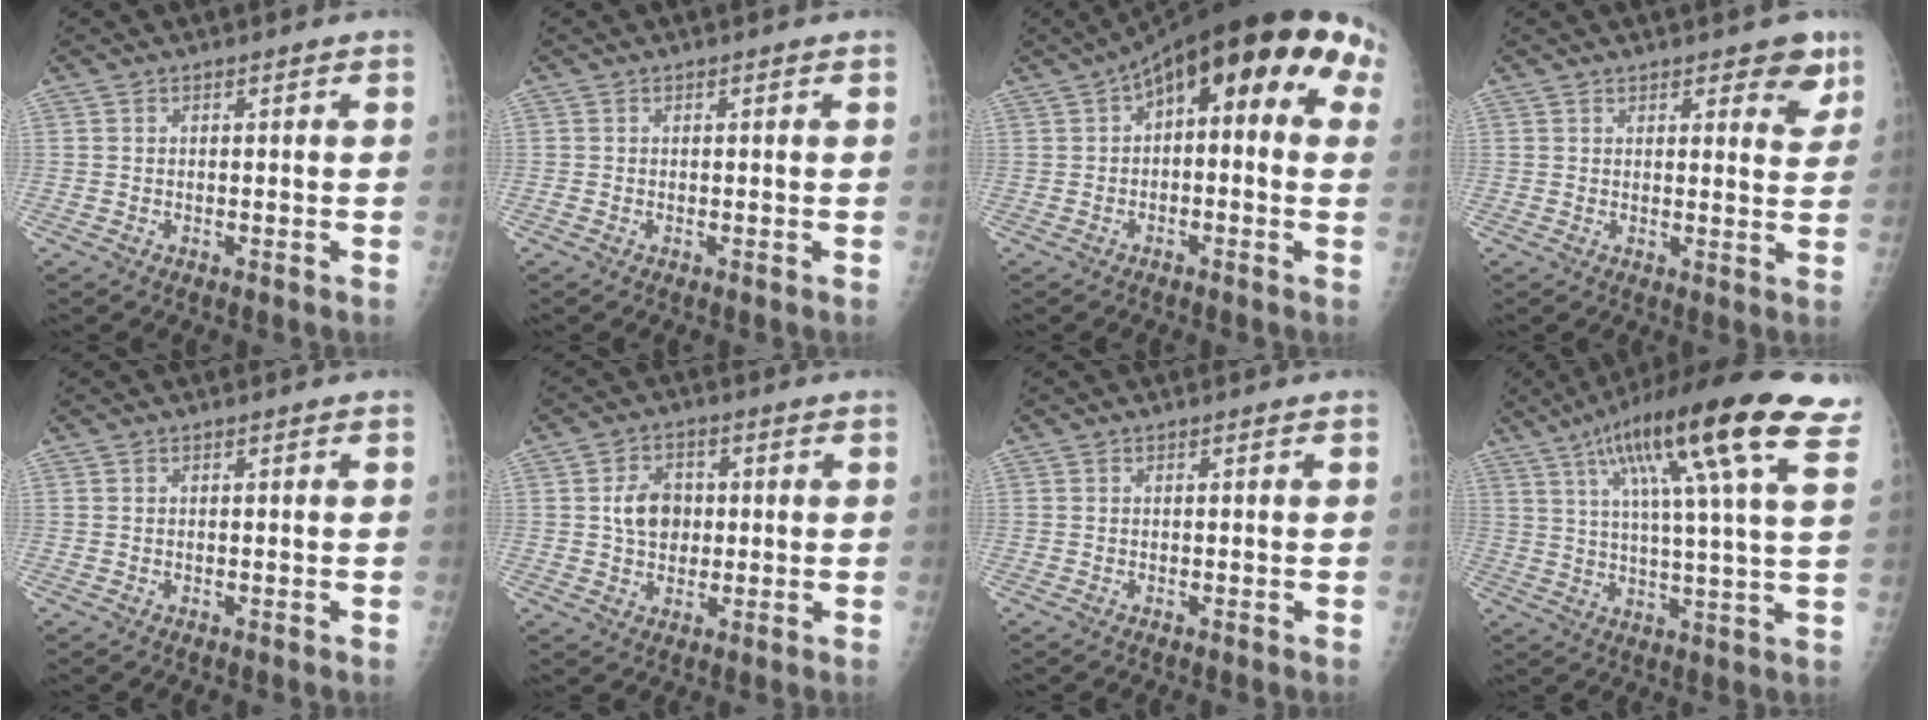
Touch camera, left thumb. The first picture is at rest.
{"total": 0.5, "force": [0.0, 0.2, 0.5], "torque": [-0.007, 0.001, 0.002]}
{"total": 18.1, "force": [5.2, 7.4, 15.7], "torque": [-0.195, 0.044, 0.059]}
{"total": 5.9, "force": [3.7, 2.4, 3.9], "torque": [-0.018, -0.018, 0.041]}
{"total": 0.0}
{"total": 6.6, "force": [0.5, 5.2, 4.1], "torque": [-0.048, 0.002, 0.008]}
{"total": 0.0}
{"total": 24.2, "force": [12.6, 3.3, 20.4], "torque": [-0.314, -0.008, 0.178]}